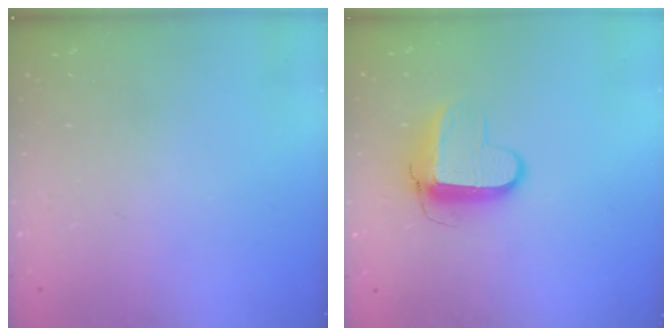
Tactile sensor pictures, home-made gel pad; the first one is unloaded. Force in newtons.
{"total": 8.9, "press": 8.8, "slide": 1.0}